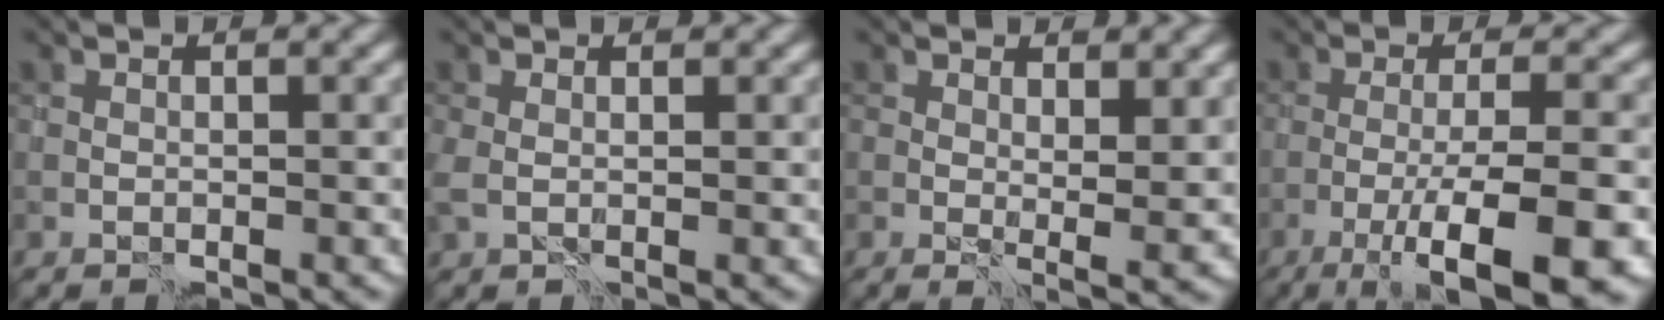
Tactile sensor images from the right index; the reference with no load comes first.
{"total": 1.3, "force": [0.3, 0.5, 1.1], "torque": [-0.025, 0.003, 0.004]}
{"total": 3.0, "force": [1.4, 0.7, 2.5], "torque": [-0.036, -0.008, 0.024]}
{"total": 8.8, "force": [-4.5, 1.1, 7.5], "torque": [-0.101, 0.006, -0.074]}